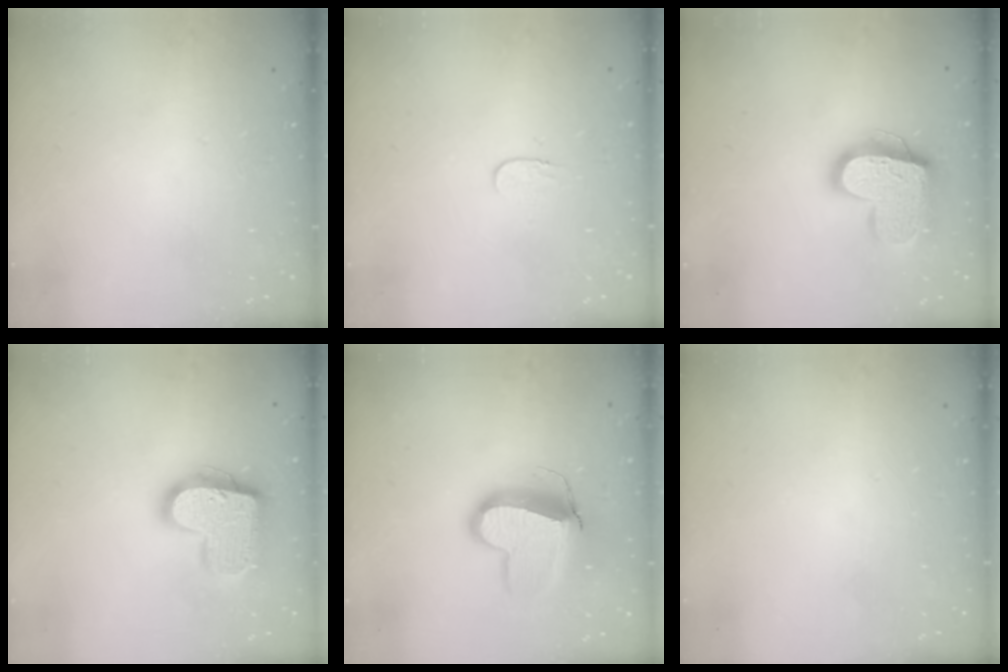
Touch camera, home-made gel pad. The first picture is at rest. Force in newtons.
{"total": 3.7, "press": 3.7, "slide": 0.4}
{"total": 17.5, "press": 17.4, "slide": 1.6}
{"total": 17.8, "press": 17.8, "slide": 1.2}
{"total": 14.4, "press": 14.3, "slide": 1.6}
{"total": 0.0}